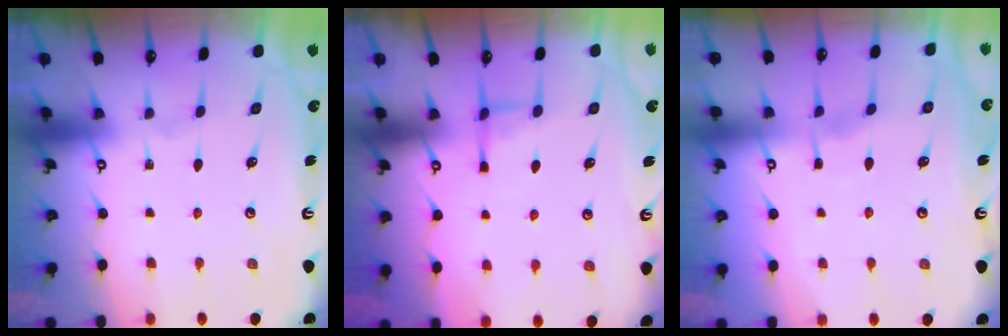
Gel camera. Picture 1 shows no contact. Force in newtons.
{"total": 4.3, "press": 4.2, "slide": 0.7}
{"total": 2.8, "press": 2.7, "slide": 0.5}